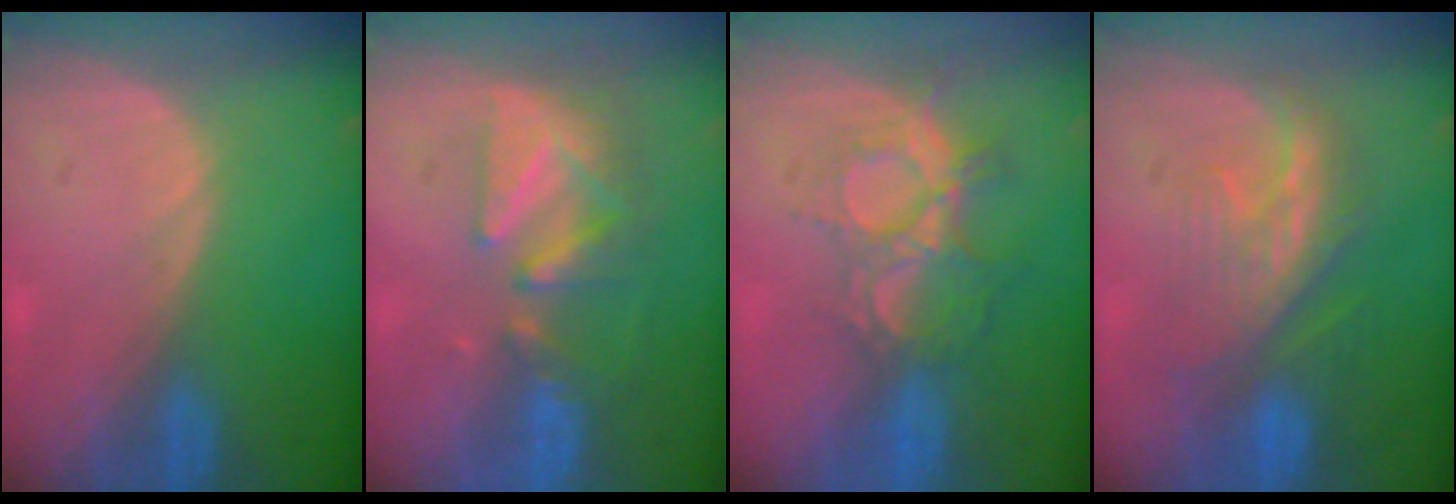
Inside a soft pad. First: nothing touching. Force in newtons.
{"total": 8.4, "press": 7.7, "slide": 3.5}
{"total": 9.3, "press": 7.9, "slide": 4.9}
{"total": 8.4, "press": 8.2, "slide": 1.8}